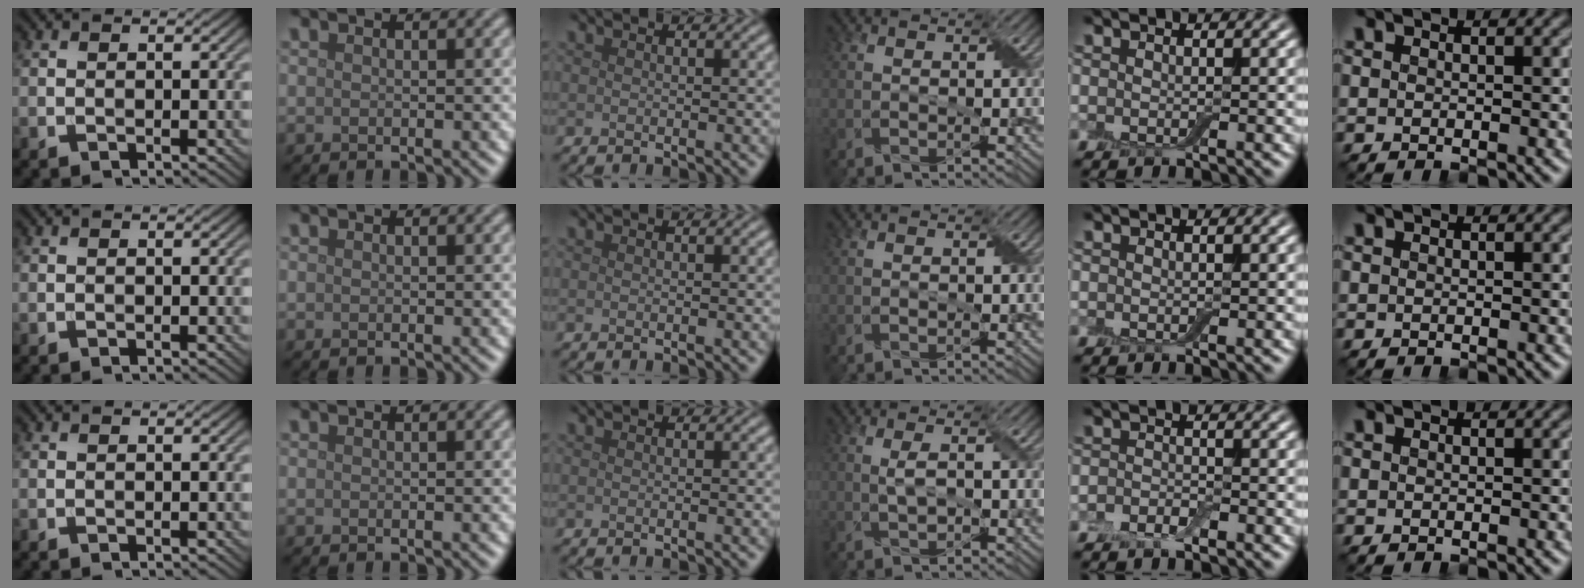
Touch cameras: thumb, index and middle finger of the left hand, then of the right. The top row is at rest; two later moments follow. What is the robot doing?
{"motion": "fold", "object": "aluminum foil"}